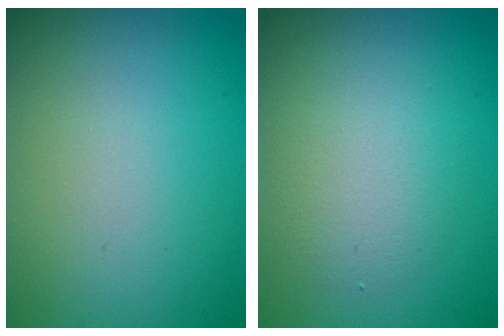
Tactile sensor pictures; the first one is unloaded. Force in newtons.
{"total": 3.2, "press": 3.2, "slide": 0.1}